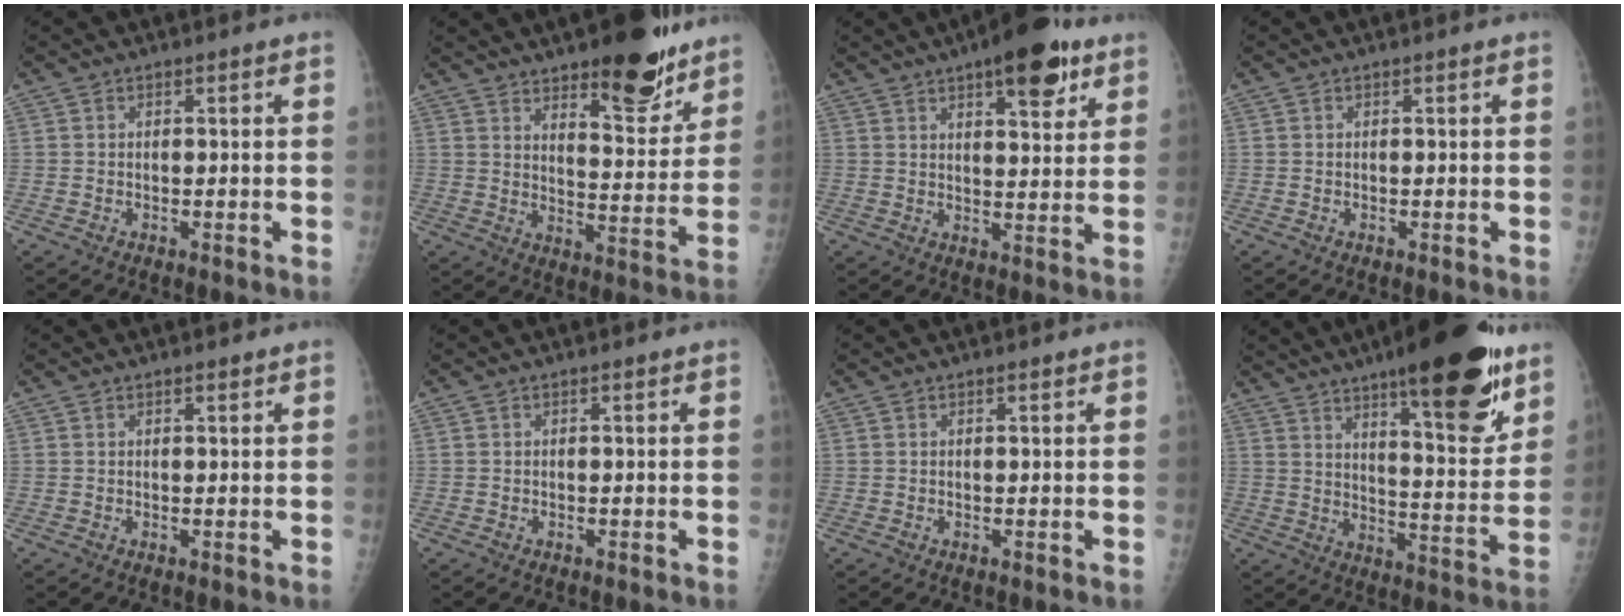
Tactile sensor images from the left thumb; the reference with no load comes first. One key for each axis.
{"total": 15.1, "fx": 10.5, "fy": 5.2, "fz": 9.6, "tx": -0.090, "ty": -0.072, "tz": 0.157}
{"total": 12.2, "fx": 7.1, "fy": 4.5, "fz": 8.9, "tx": -0.095, "ty": -0.029, "tz": 0.096}
{"total": 0.0}
{"total": 0.8, "fx": 0.6, "fy": 0.2, "fz": 0.4, "tx": -0.007, "ty": -0.003, "tz": 0.009}
{"total": 0.0}
{"total": 0.5, "fx": 0.4, "fy": 0.1, "fz": 0.3, "tx": -0.007, "ty": -0.003, "tz": 0.006}
{"total": 22.0, "fx": 13.9, "fy": 5.5, "fz": 16.0, "tx": -0.202, "ty": -0.075, "tz": 0.207}